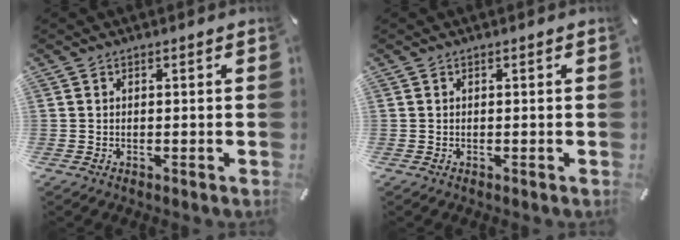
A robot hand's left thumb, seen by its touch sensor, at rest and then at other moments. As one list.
[{"total": 0.0}]